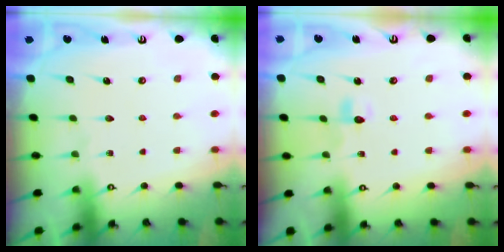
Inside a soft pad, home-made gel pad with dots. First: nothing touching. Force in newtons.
{"total": 3.3, "press": 3.3, "slide": 0.6}